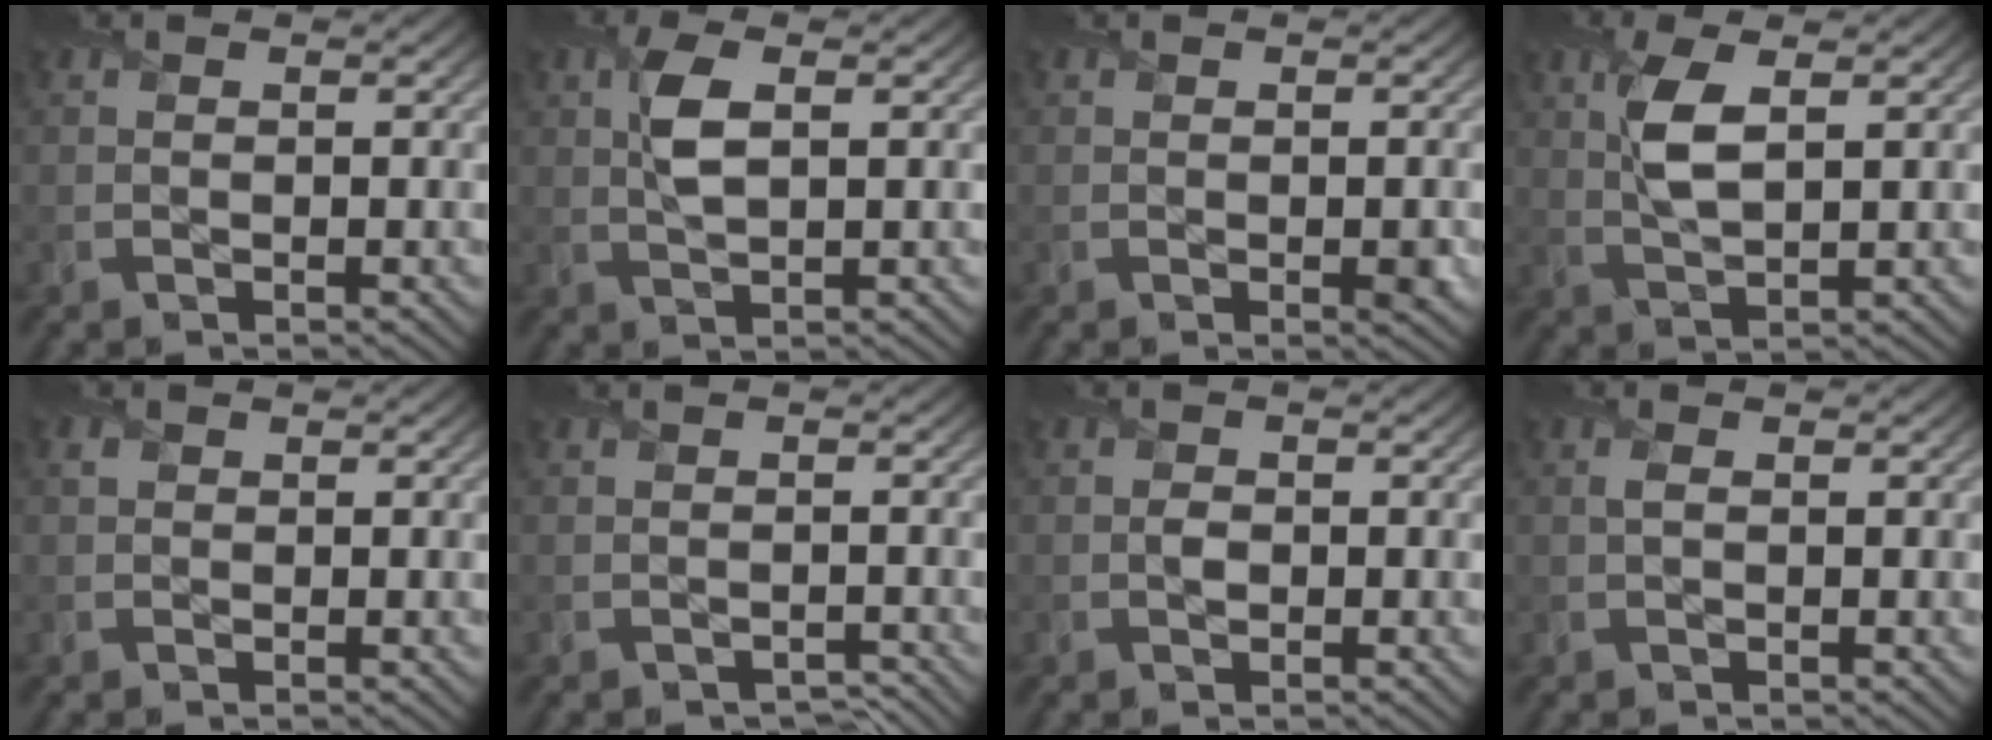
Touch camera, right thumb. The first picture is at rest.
{"total": 4.0, "force": [1.0, 1.5, 3.5], "torque": [-0.081, 0.003, 0.021]}
{"total": 0.9, "force": [-0.1, 0.3, 0.8], "torque": [-0.006, -0.006, -0.001]}
{"total": 4.9, "force": [1.6, 1.7, 4.4], "torque": [-0.102, -0.001, 0.033]}
{"total": 0.7, "force": [0.3, 0.6, 0.1], "torque": [-0.001, -0.002, 0.005]}
{"total": 1.1, "force": [-1.0, 0.4, 0.1], "torque": [0.000, -0.009, -0.015]}
{"total": 1.0, "force": [-0.2, 0.8, 0.6], "torque": [-0.008, -0.005, -0.004]}
{"total": 0.9, "force": [0.2, 0.3, 0.8], "torque": [-0.021, 0.002, 0.003]}